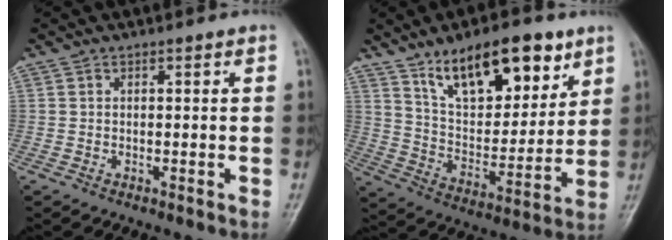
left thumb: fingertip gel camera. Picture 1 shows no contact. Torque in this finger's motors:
{"motor_torque": [0.58, 0.50, 1.58, -1.19, 0.17]}